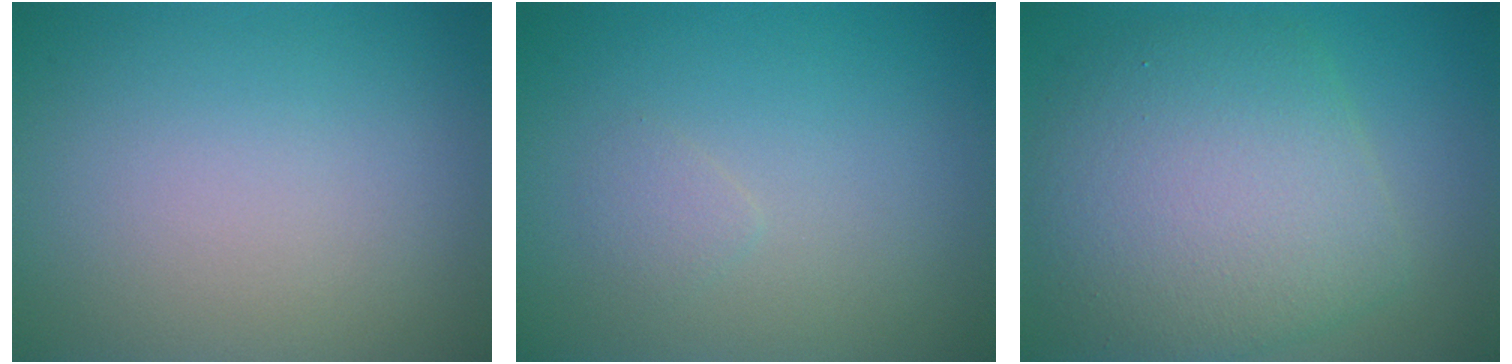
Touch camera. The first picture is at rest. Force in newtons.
{"total": 0.8, "press": 0.8, "slide": 0.1}
{"total": 8.1, "press": 8.1, "slide": 0.4}